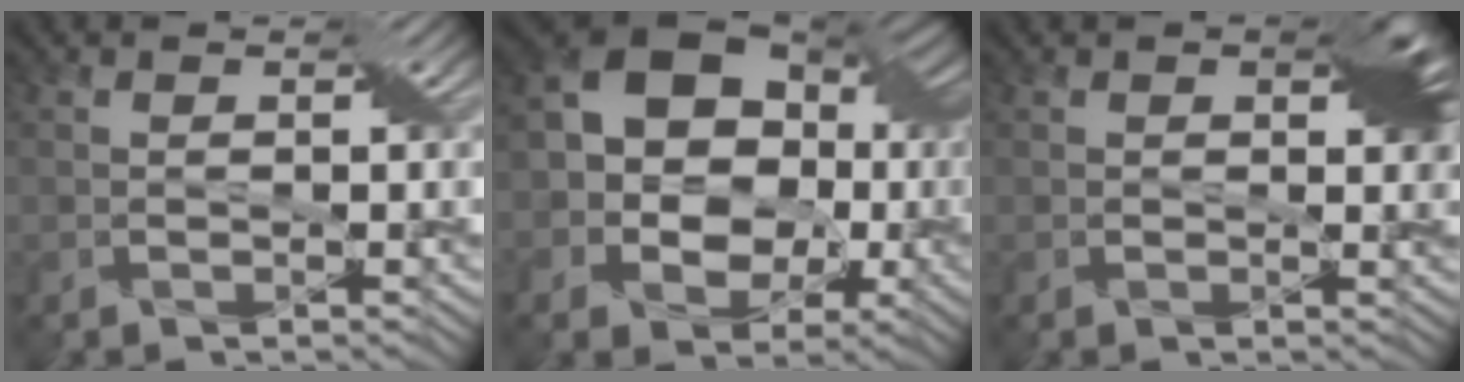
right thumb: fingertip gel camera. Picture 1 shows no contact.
{"total": 14.7, "force": [-0.4, 11.3, 9.4], "torque": [-0.142, 0.012, -0.017]}
{"total": 3.5, "force": [1.2, 1.5, 2.9], "torque": [-0.036, 0.001, 0.017]}